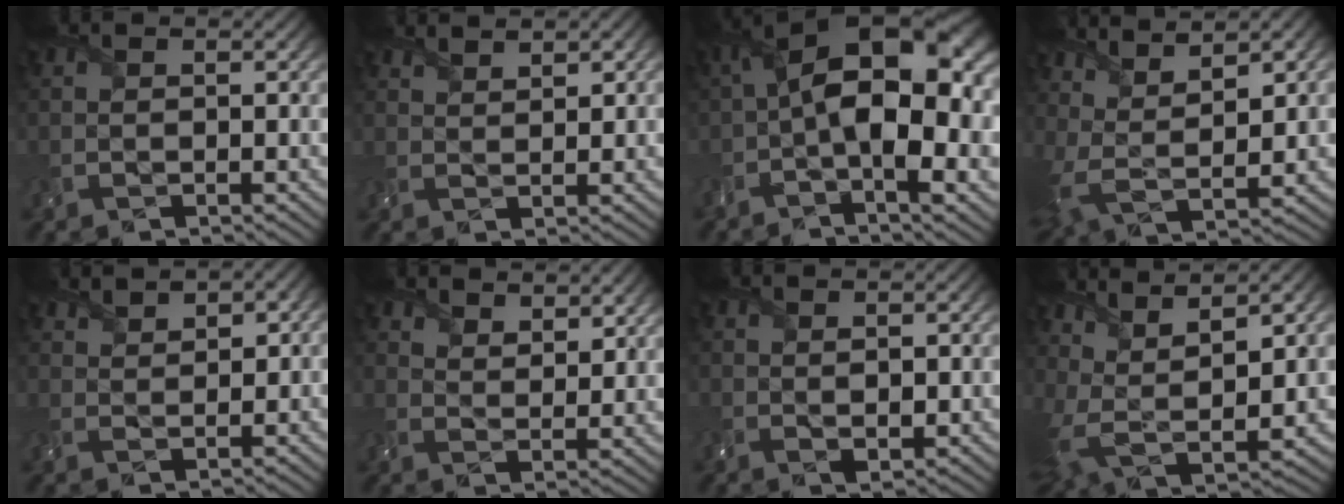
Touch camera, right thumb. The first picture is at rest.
{"total": 2.3, "force": [2.2, 0.3, 0.6], "torque": [-0.013, 0.003, 0.047]}
{"total": 15.3, "force": [0.9, 6.3, 13.9], "torque": [-0.246, 0.007, 0.011]}
{"total": 7.8, "force": [4.6, 2.6, 5.8], "torque": [-0.129, -0.003, 0.096]}
{"total": 3.2, "force": [2.4, 1.5, 1.5], "torque": [-0.026, 0.007, 0.047]}
{"total": 4.8, "force": [4.4, 1.6, 1.4], "torque": [-0.031, -0.008, 0.087]}
{"total": 2.1, "force": [0.0, 1.0, 1.8], "torque": [-0.026, -0.003, 0.007]}
{"total": 8.5, "force": [4.3, 2.6, 6.9], "torque": [-0.161, -0.005, 0.093]}